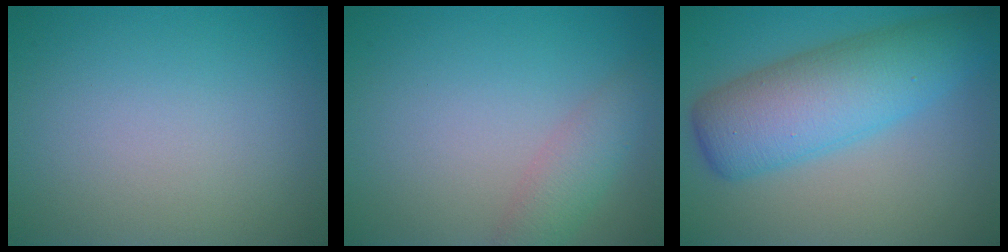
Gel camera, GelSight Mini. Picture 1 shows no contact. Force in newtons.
{"total": 2.5, "press": 2.5, "slide": 0.1}
{"total": 7.9, "press": 7.9, "slide": 0.2}